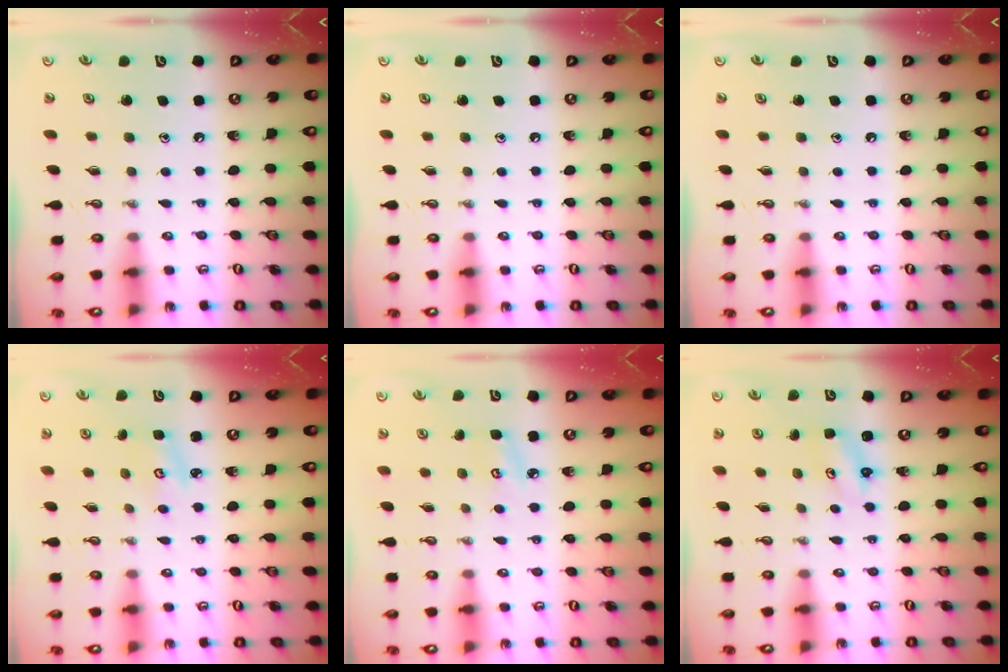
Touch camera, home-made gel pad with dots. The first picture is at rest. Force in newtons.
{"total": 0.0}
{"total": 0.0}
{"total": 3.1, "press": 3.0, "slide": 0.4}
{"total": 4.5, "press": 4.5, "slide": 0.4}
{"total": 2.8, "press": 2.8, "slide": 0.3}